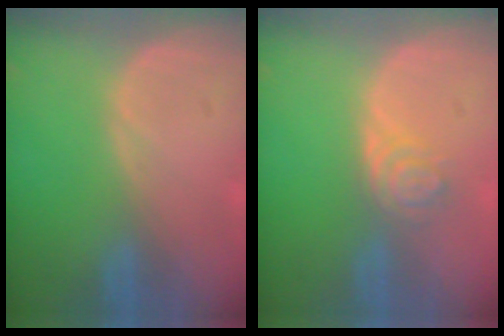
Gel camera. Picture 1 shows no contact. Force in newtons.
{"total": 4.2, "press": 3.6, "slide": 2.1}